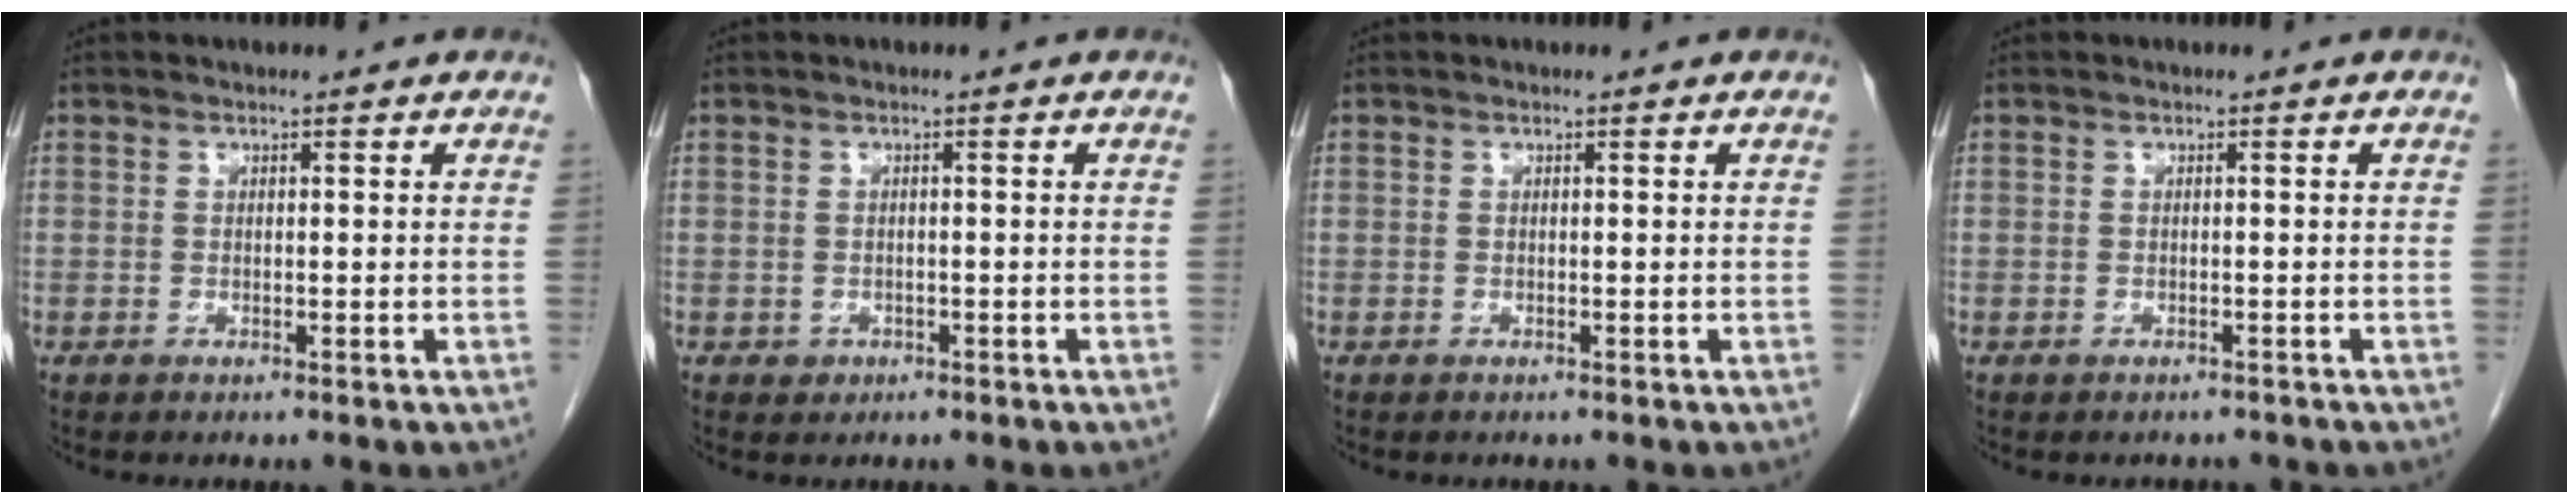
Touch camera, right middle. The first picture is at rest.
{"total": 1.2, "force": [-0.5, 1.0, 0.2], "torque": [-0.002, 0.004, -0.004]}
{"total": 0.0}
{"total": 1.6, "force": [-1.4, 0.6, 0.1], "torque": [-0.008, -0.002, -0.020]}